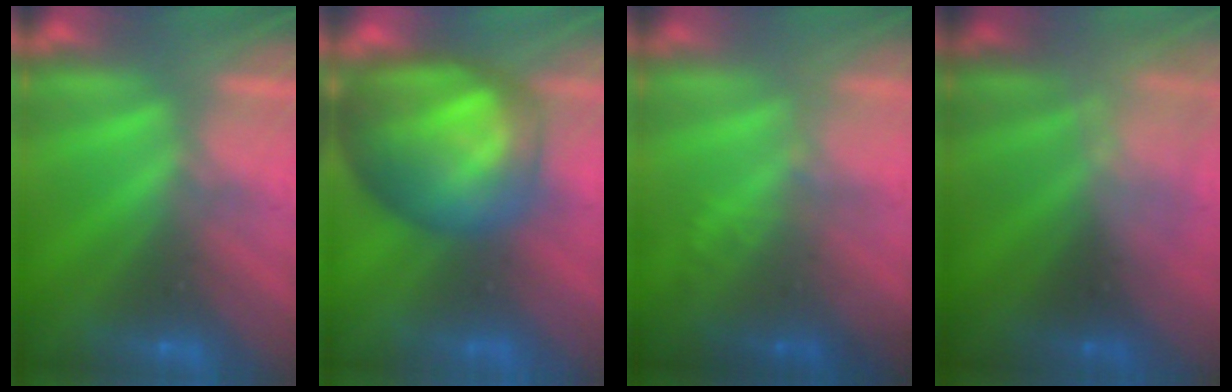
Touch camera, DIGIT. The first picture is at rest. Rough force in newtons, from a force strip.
{"total": 7.7}
{"total": 1.9}
{"total": 2.3}